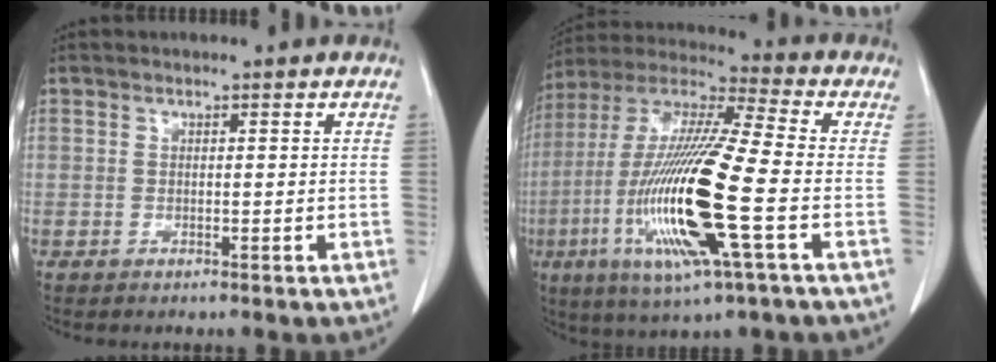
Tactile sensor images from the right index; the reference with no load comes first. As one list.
[{"total": 21.4, "force": [-5.3, 1.6, 20.6], "torque": [-0.448, -0.027, -0.104]}]